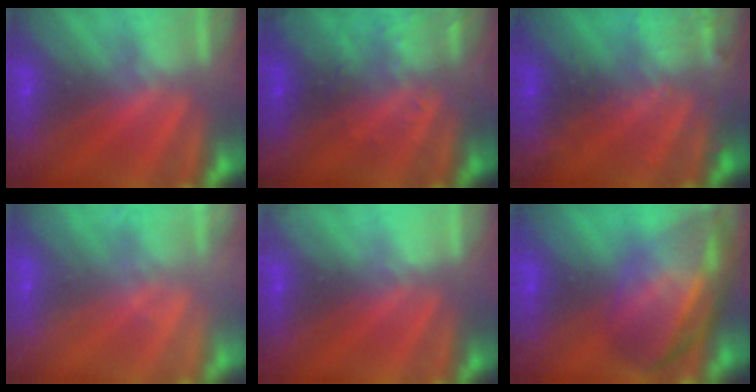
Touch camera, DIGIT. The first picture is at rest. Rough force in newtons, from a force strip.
{"total": 2.9}
{"total": 2.9}
{"total": 2.2}
{"total": 2.3}
{"total": 7.6}